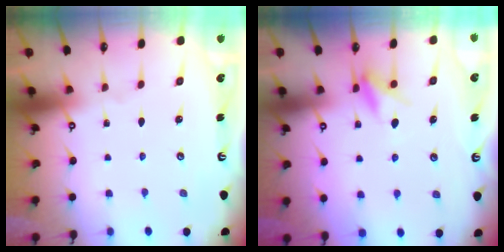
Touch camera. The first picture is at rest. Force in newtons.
{"total": 5.9, "press": 5.8, "slide": 1.2}